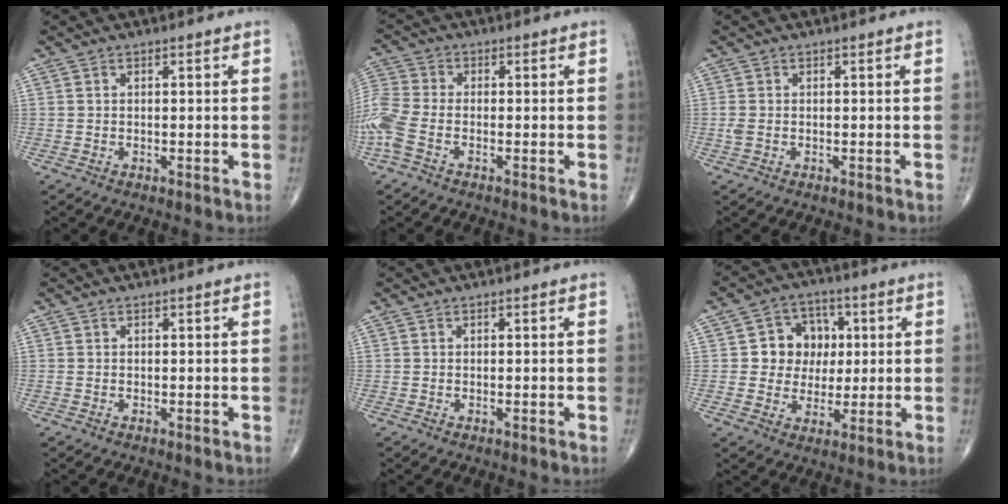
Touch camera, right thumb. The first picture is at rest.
{"total": 7.6, "force": [-3.2, 3.9, 5.7], "torque": [-0.161, 0.010, -0.074]}
{"total": 1.3, "force": [-0.2, 0.8, 1.0], "torque": [-0.033, -0.001, -0.004]}
{"total": 0.0}
{"total": 0.0}
{"total": 9.4, "force": [1.4, 8.4, 3.8], "torque": [-0.003, 0.007, 0.021]}